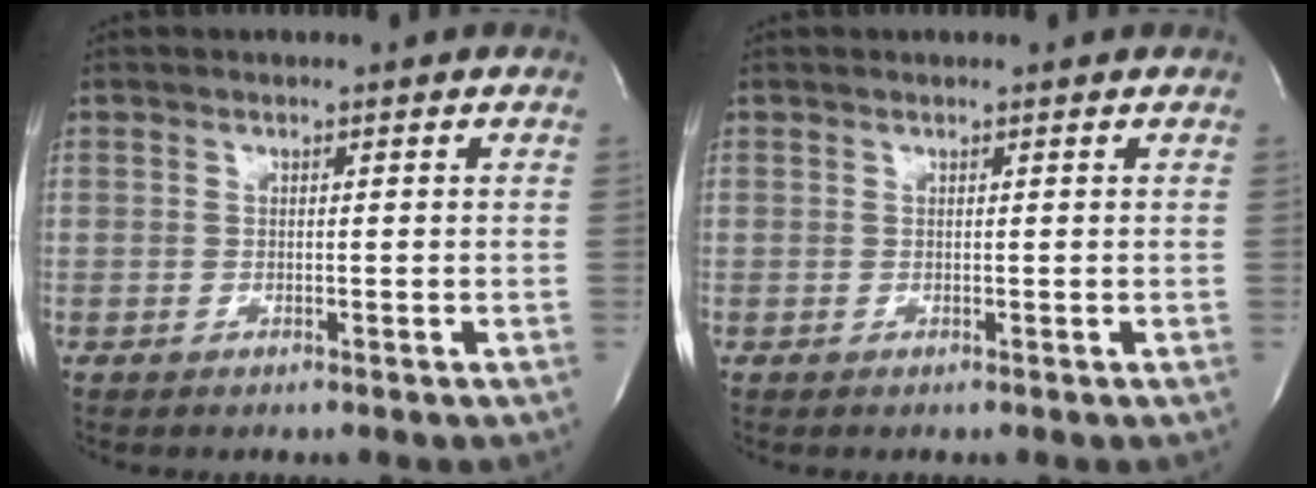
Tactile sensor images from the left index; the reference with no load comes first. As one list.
[{"total": 1.0, "force": [0.9, 0.1, 0.3], "torque": [-0.008, 0.008, 0.010]}]